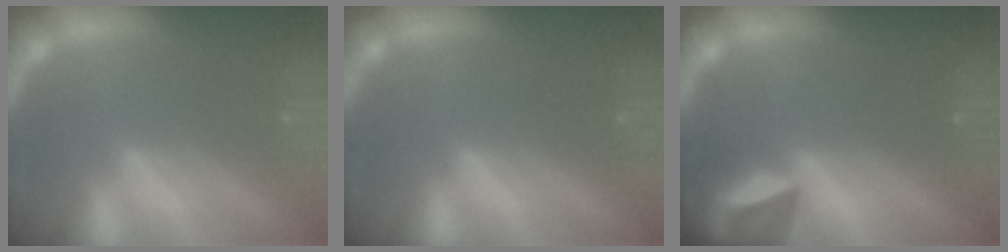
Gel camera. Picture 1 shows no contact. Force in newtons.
{"total": 0.0}
{"total": 6.4}